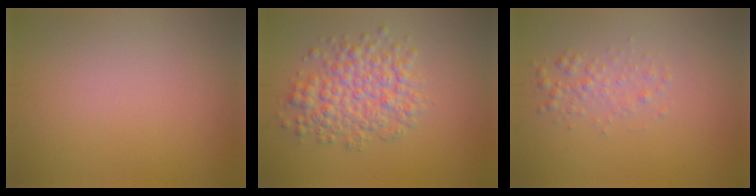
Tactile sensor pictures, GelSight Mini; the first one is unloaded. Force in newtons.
{"total": 5.4, "press": 5.4, "slide": 0.1}
{"total": 1.7, "press": 1.7, "slide": 0.0}